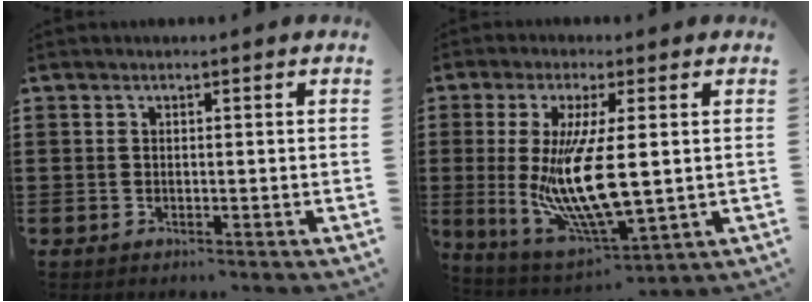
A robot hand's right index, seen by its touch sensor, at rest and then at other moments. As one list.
[{"total": 12.1, "force": [0.6, 3.4, 11.6], "torque": [-0.239, -0.025, 0.008]}]